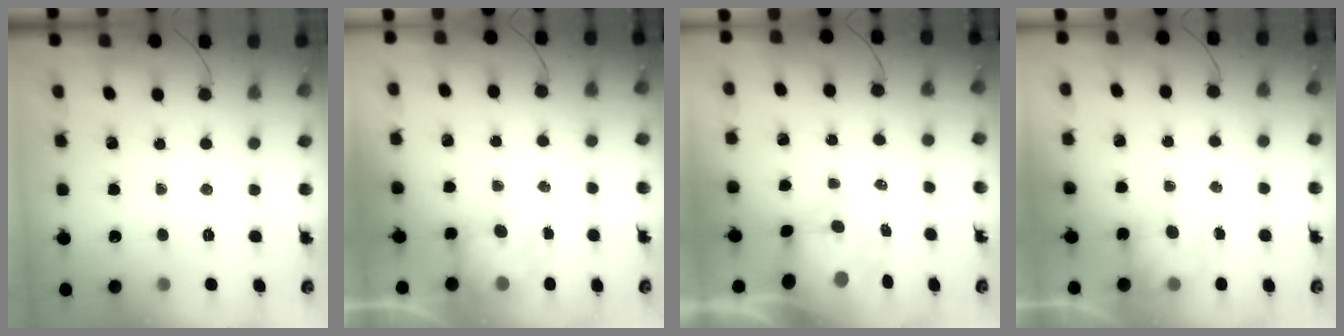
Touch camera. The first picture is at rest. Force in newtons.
{"total": 6.5, "press": 6.4, "slide": 1.0}
{"total": 9.0, "press": 8.4, "slide": 3.0}
{"total": 3.3, "press": 3.2, "slide": 0.9}